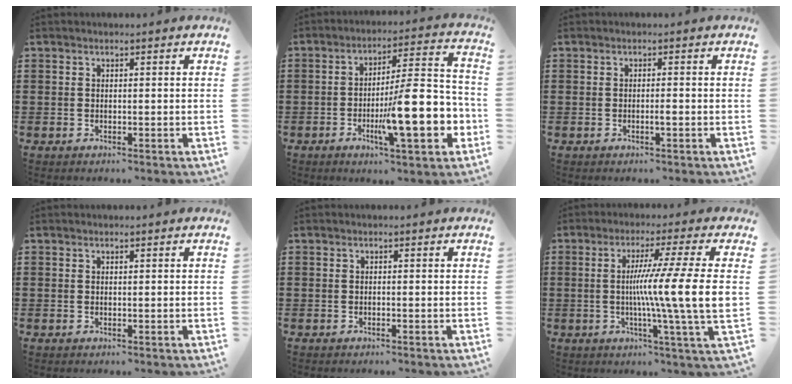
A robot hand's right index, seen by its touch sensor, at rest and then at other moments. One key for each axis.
{"total": 15.5, "fx": -4.2, "fy": 3.9, "fz": 14.4, "tx": -0.218, "ty": -0.008, "tz": -0.071}
{"total": 1.0, "fx": -0.4, "fy": 0.1, "fz": 0.9, "tx": -0.018, "ty": -0.001, "tz": -0.006}
{"total": 0.0}
{"total": 0.0}
{"total": 12.2, "fx": 0.0, "fy": -1.4, "fz": 12.1, "tx": -0.226, "ty": -0.015, "tz": -0.011}